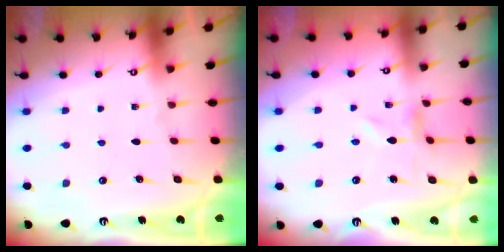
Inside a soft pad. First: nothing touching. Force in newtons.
{"total": 0.0}